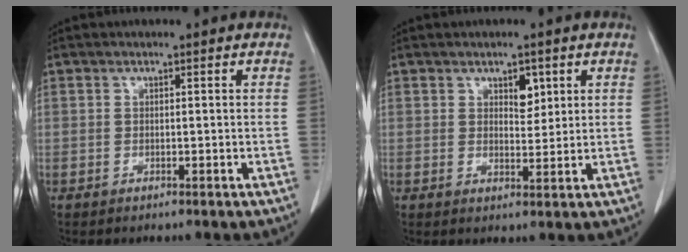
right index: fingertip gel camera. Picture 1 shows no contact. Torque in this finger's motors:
{"motor_torque": [0.04, 0.02, 0.00, 0.00]}